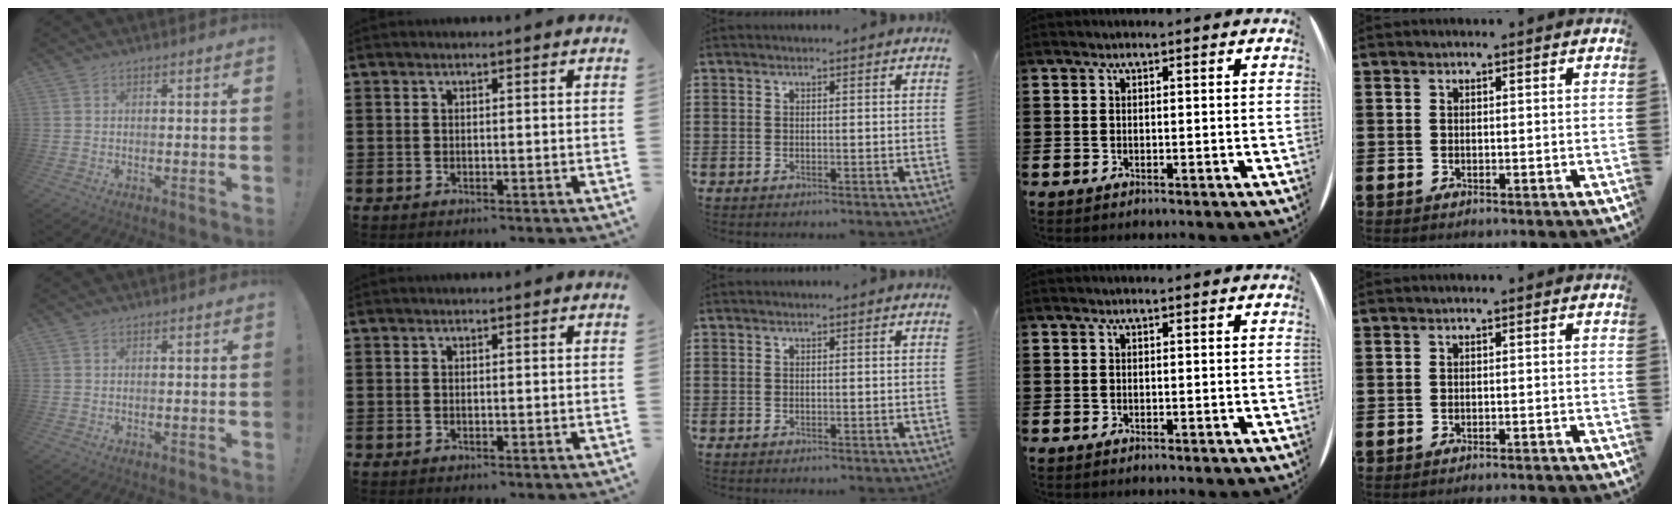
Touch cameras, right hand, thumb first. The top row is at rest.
{"little": {"total": 0.8, "force": [-0.8, -0.2, 0.0], "torque": [0.000, 0.001, -0.016]}}